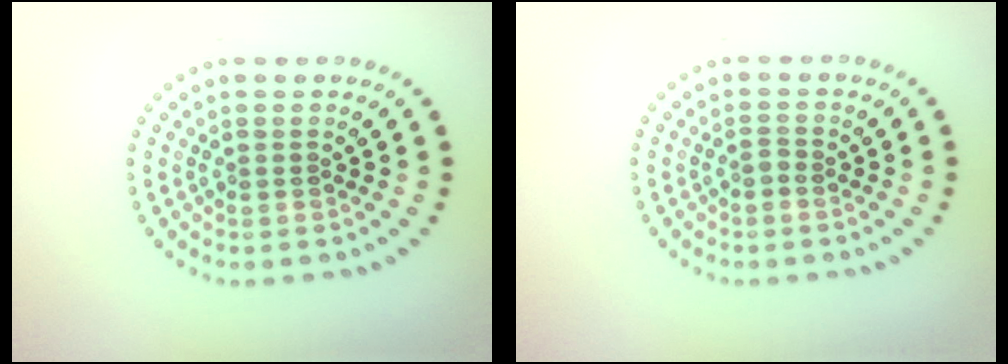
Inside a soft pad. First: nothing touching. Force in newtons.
{"total": 0.7, "press": 0.6, "slide": 0.3}